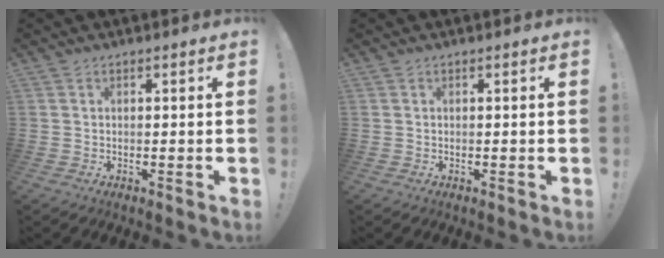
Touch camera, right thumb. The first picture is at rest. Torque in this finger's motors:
{"motor_torque": [0.00, 0.00, 0.14, -0.09, 0.01]}